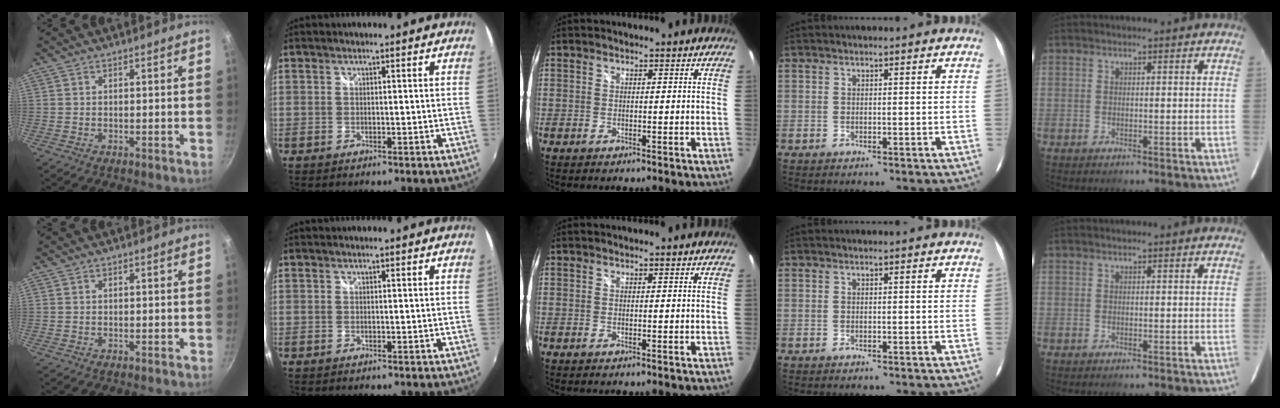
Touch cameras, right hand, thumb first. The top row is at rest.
{}